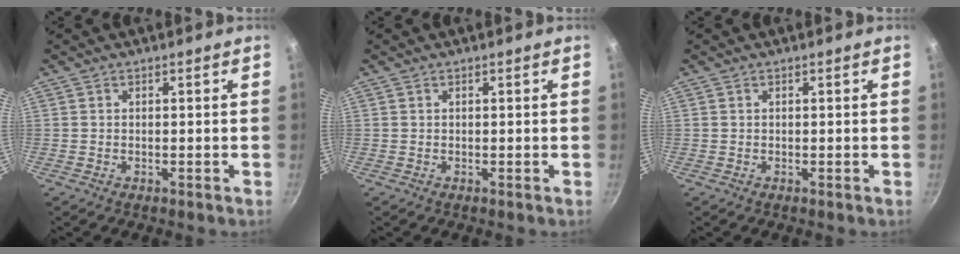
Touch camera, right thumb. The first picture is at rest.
{"total": 0.0}
{"total": 0.0}